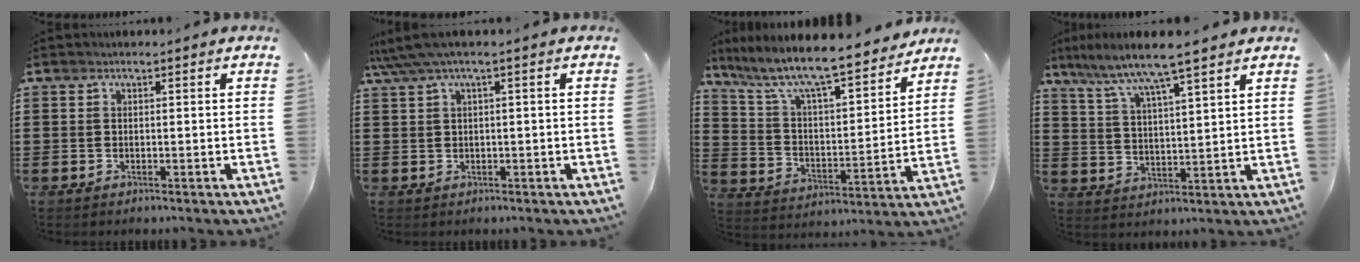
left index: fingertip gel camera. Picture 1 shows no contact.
{"total": 2.6, "force": [0.4, 0.3, 2.5], "torque": [-0.053, -0.005, 0.005]}
{"total": 9.3, "force": [8.2, 0.7, 4.4], "torque": [-0.122, -0.058, 0.134]}
{"total": 6.7, "force": [5.7, -0.6, 3.4], "torque": [-0.089, -0.033, 0.094]}